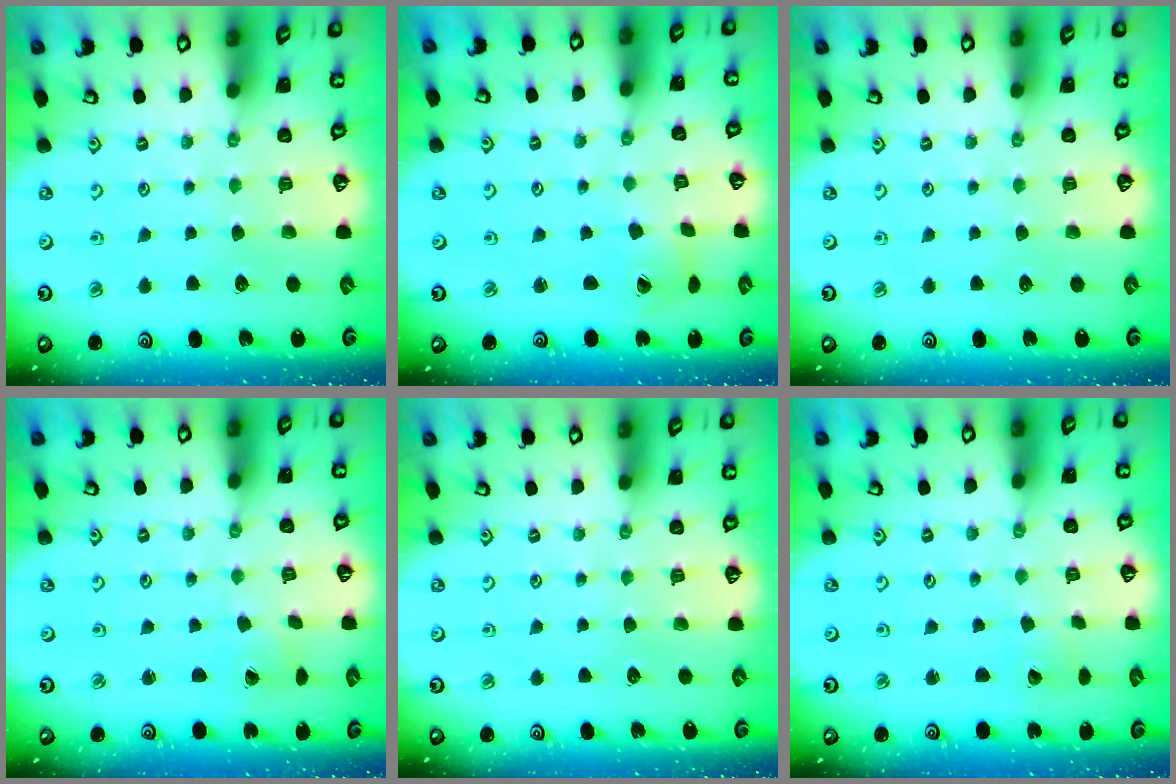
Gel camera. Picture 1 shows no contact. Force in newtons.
{"total": 2.2, "press": 2.2, "slide": 0.4}
{"total": 0.0}
{"total": 1.7, "press": 1.7, "slide": 0.1}
{"total": 0.0}
{"total": 1.6, "press": 1.6, "slide": 0.1}